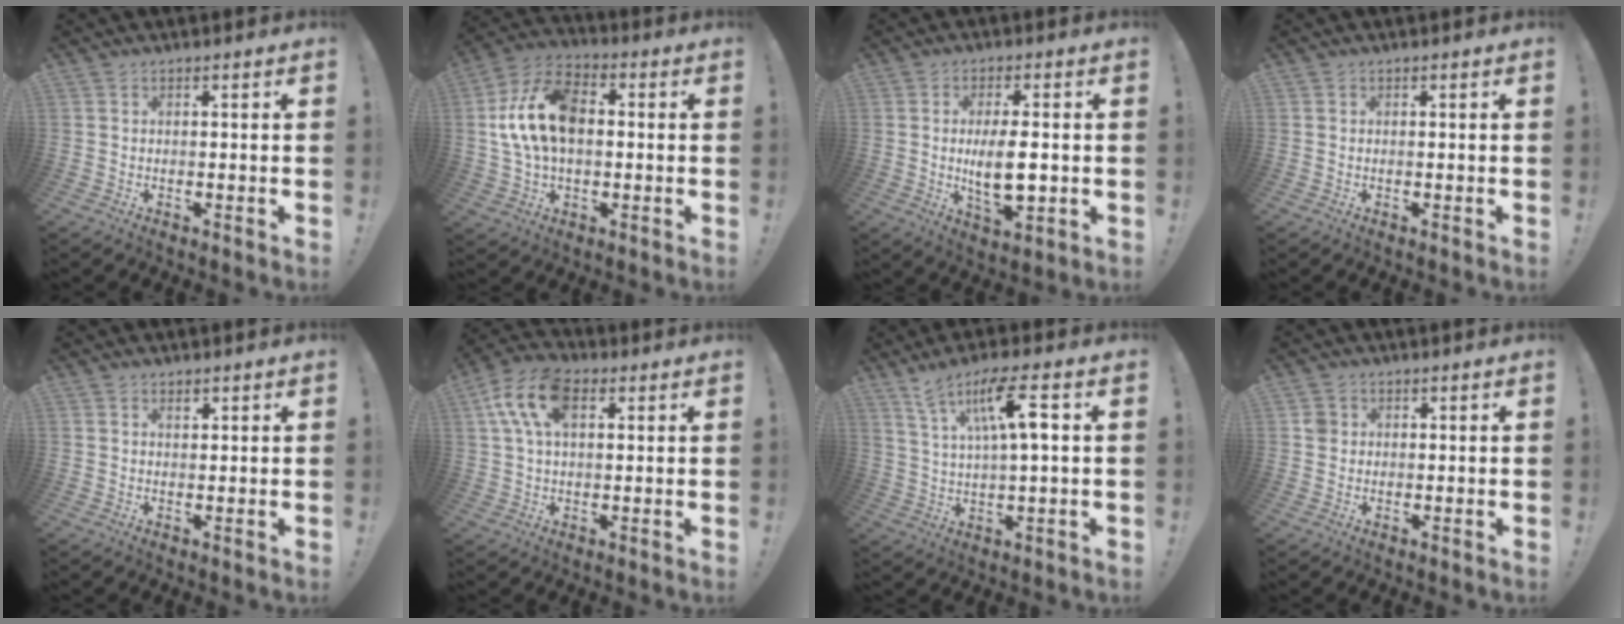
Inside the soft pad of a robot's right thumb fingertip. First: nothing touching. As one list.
[{"total": 16.4, "force": [1.3, 10.8, 12.2], "torque": [-0.234, 0.007, 0.023]}, {"total": 10.3, "force": [-0.6, 4.2, 9.4], "torque": [-0.159, -0.012, -0.013]}, {"total": 0.0}, {"total": 1.1, "force": [0.9, 0.5, 0.4], "torque": [0.008, -0.007, 0.015]}, {"total": 13.3, "force": [4.4, 7.7, 9.8], "torque": [-0.199, 0.003, 0.083]}, {"total": 11.9, "force": [4.7, 2.0, 10.8], "torque": [-0.189, -0.007, 0.073]}, {"total": 2.8, "force": [0.5, 2.6, 0.9], "torque": [-0.007, 0.004, 0.008]}]